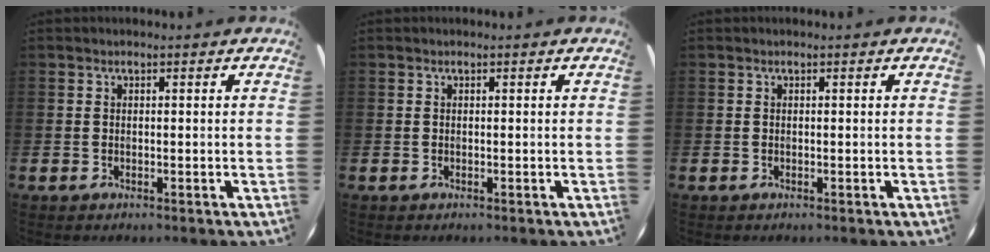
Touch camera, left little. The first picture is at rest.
{"total": 0.0}
{"total": 0.0}